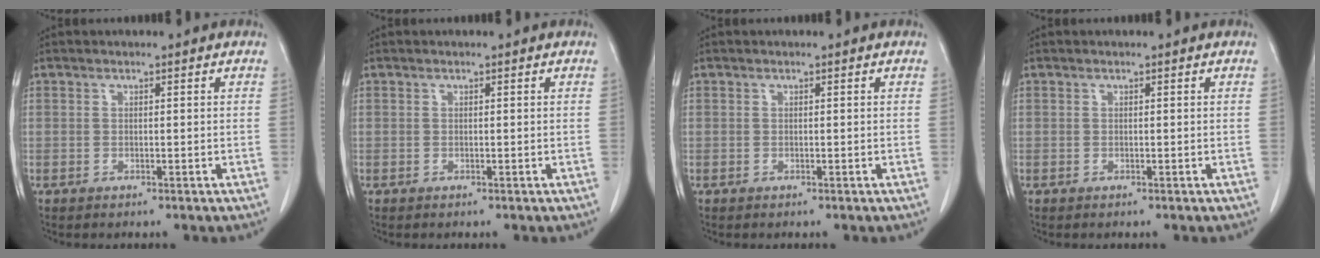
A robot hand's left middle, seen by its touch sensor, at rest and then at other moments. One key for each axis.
{"total": 0.0}
{"total": 0.0}
{"total": 0.0}